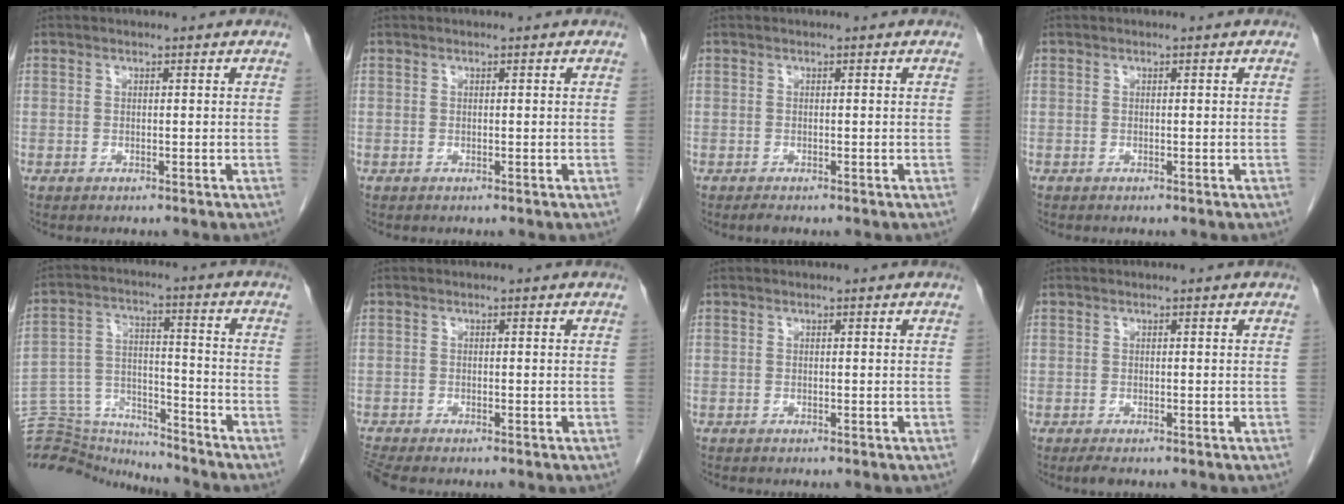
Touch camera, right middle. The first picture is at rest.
{"total": 0.0}
{"total": 0.7, "force": [-0.6, 0.1, 0.4], "torque": [-0.012, -0.003, -0.009]}
{"total": 0.0}
{"total": 16.0, "force": [-15.7, 2.2, 2.4], "torque": [-0.054, 0.036, -0.255]}
{"total": 2.0, "force": [-1.9, -0.2, 0.6], "torque": [-0.020, -0.009, -0.038]}
{"total": 0.0}
{"total": 1.5, "force": [-1.1, 0.4, 0.9], "torque": [-0.021, -0.005, -0.016]}